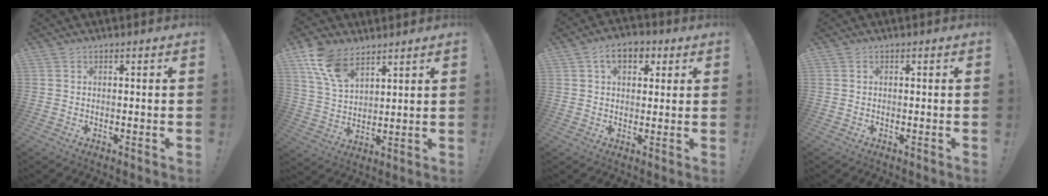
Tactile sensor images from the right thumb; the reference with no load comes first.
{"total": 12.2, "force": [8.0, 6.6, 6.3], "torque": [-0.123, -0.033, 0.158]}
{"total": 7.9, "force": [3.1, 5.0, 5.3], "torque": [-0.075, 0.005, 0.055]}
{"total": 0.0}